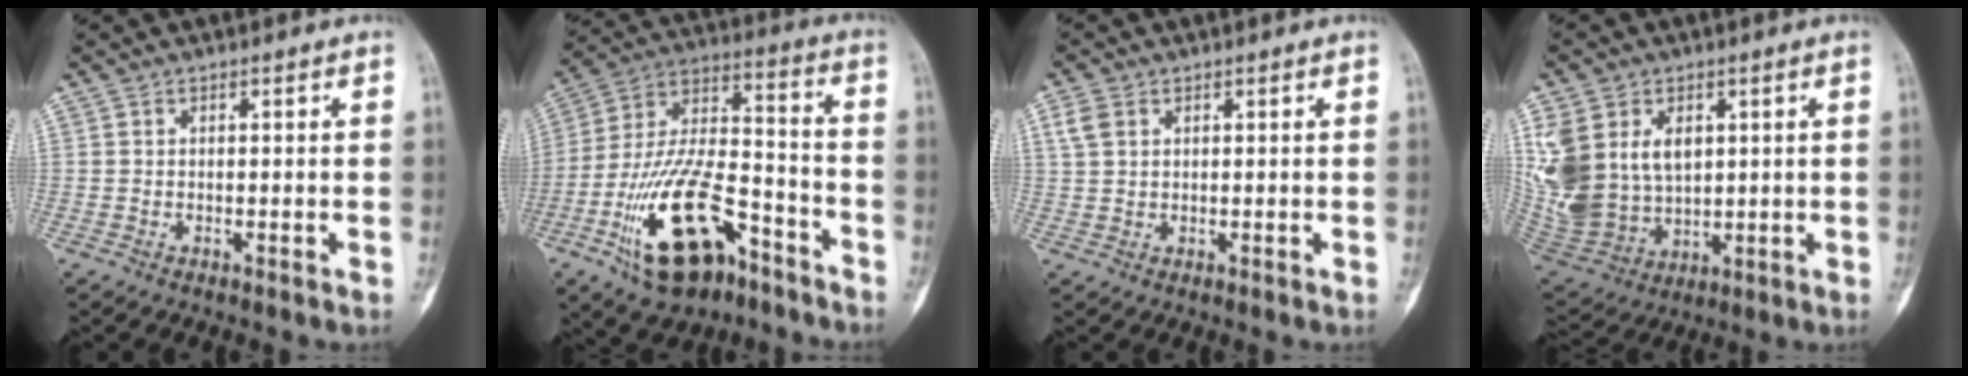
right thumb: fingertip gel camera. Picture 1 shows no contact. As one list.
[{"total": 21.2, "force": [-10.8, 10.1, 15.3], "torque": [-0.275, 0.078, -0.184]}, {"total": 3.4, "force": [1.4, 2.4, 2.0], "torque": [-0.045, 0.005, 0.034]}, {"total": 19.4, "force": [4.6, 14.3, 12.4], "torque": [-0.280, -0.004, 0.121]}]